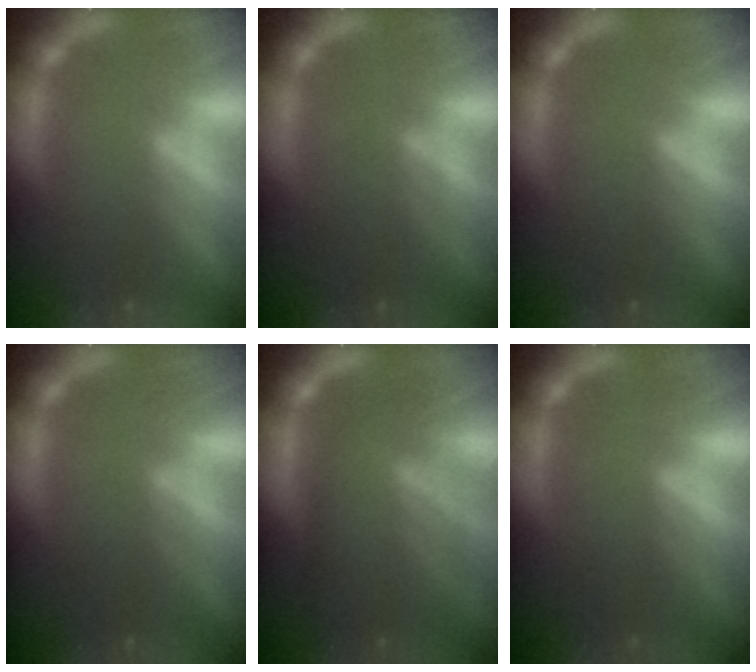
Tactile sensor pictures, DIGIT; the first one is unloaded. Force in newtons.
{"total": 3.6}
{"total": 2.0}
{"total": 3.1}
{"total": 8.5}
{"total": 2.5}